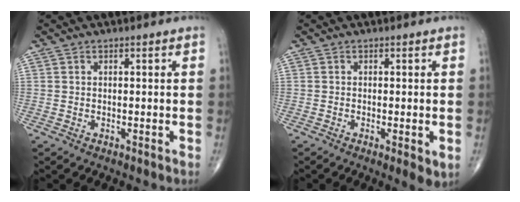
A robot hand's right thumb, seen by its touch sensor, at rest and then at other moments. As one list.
[{"total": 3.2, "force": [-0.8, 0.9, 3.0], "torque": [-0.051, -0.011, -0.014]}]